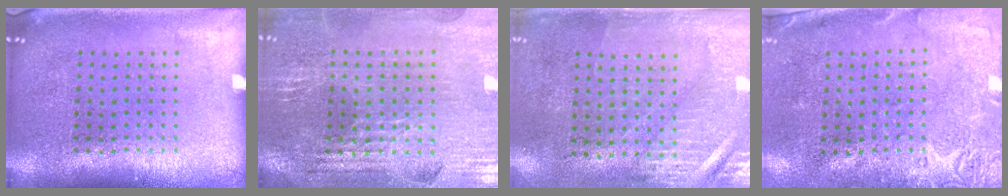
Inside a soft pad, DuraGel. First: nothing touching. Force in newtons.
{"total": 2.9, "press": 2.9, "slide": 0.5}
{"total": 3.0, "press": 2.5, "slide": 1.6}
{"total": 2.8, "press": 2.1, "slide": 1.7}